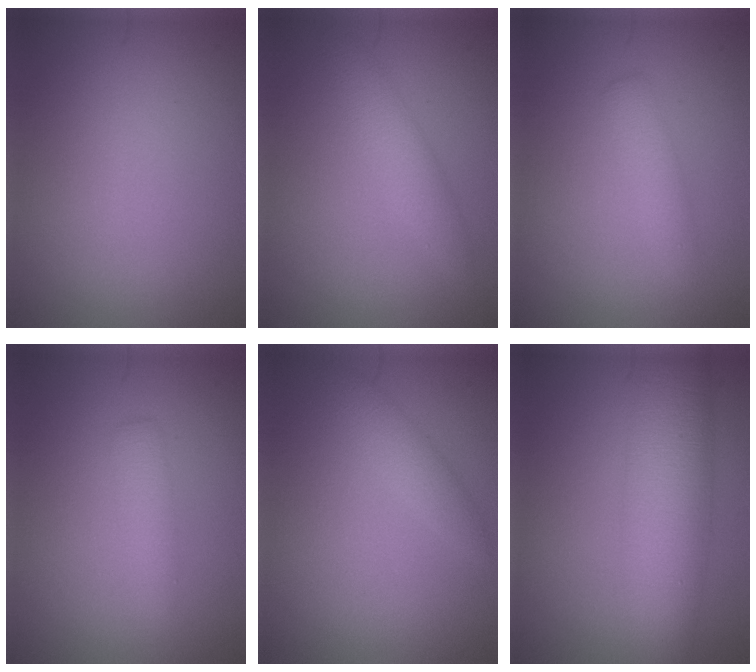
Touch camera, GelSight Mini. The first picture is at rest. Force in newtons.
{"total": 2.7, "press": 2.7, "slide": 0.1}
{"total": 2.0, "press": 2.0, "slide": 0.1}
{"total": 1.8, "press": 1.8, "slide": 0.1}
{"total": 1.8, "press": 1.8, "slide": 0.1}
{"total": 7.4, "press": 7.4, "slide": 0.1}